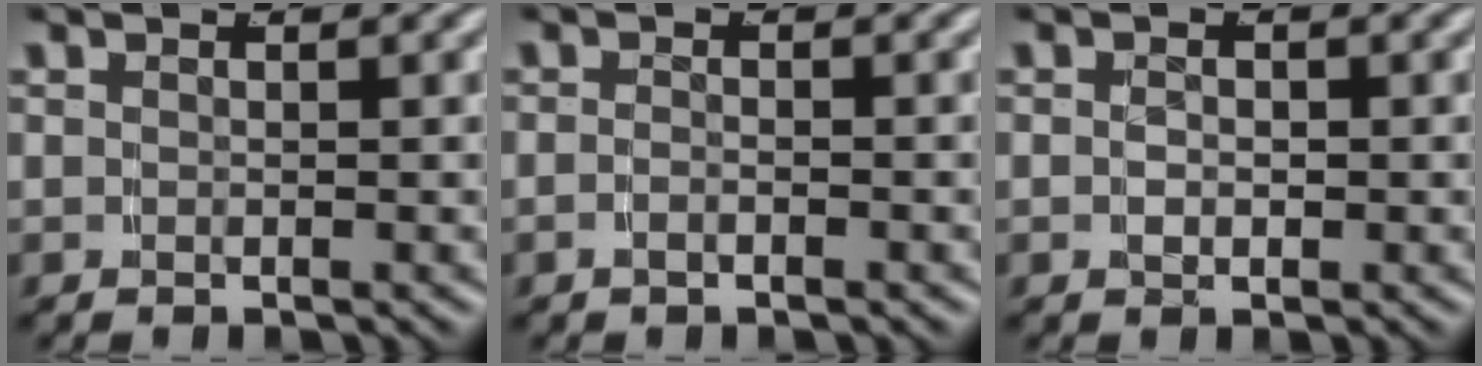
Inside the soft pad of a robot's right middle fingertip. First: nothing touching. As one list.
[{"total": 1.0, "force": [-0.9, 0.0, 0.5], "torque": [-0.015, -0.003, -0.014]}, {"total": 1.0, "force": [-0.4, 0.5, 0.7], "torque": [-0.019, -0.007, -0.002]}]